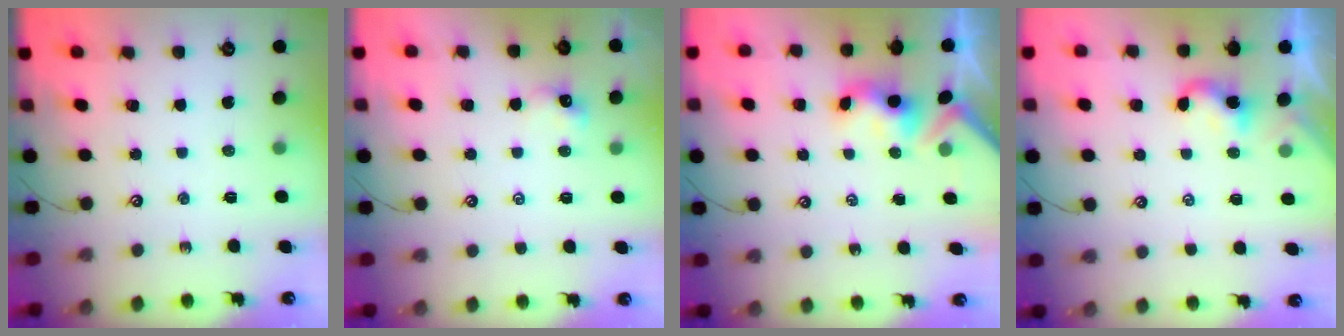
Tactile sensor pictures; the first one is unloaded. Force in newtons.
{"total": 1.3, "press": 1.3, "slide": 0.1}
{"total": 3.1, "press": 3.1, "slide": 0.4}
{"total": 2.9, "press": 2.9, "slide": 0.2}